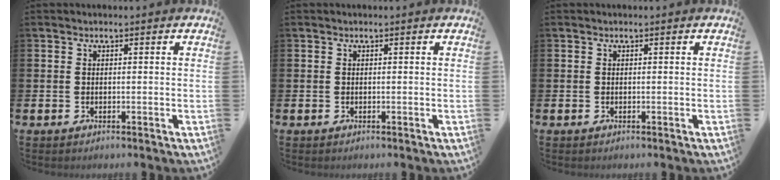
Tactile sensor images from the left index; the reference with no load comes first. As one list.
[{"total": 0.0}, {"total": 0.0}]